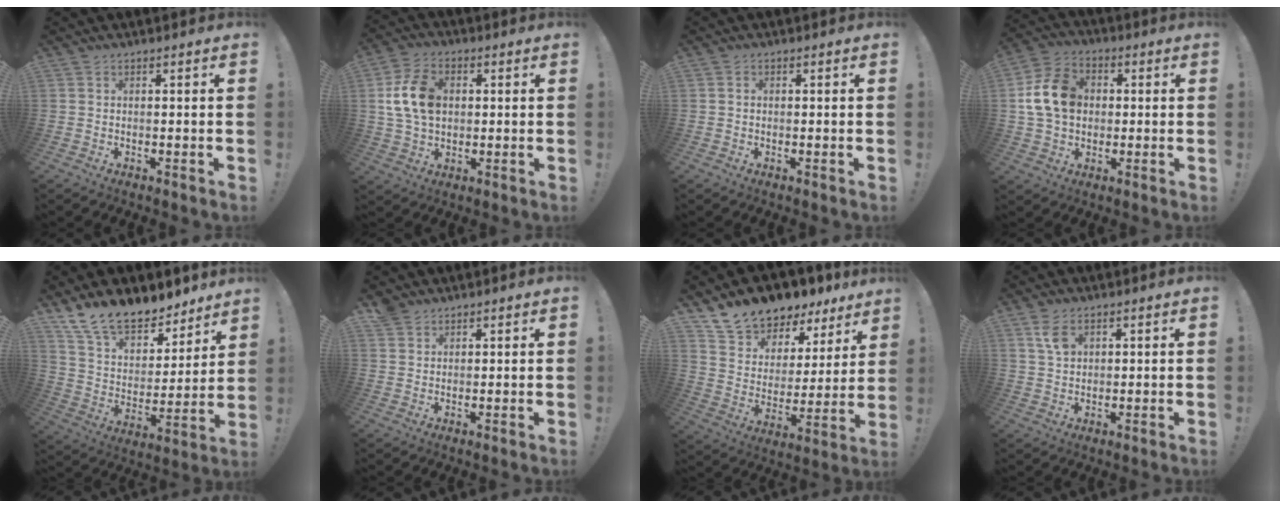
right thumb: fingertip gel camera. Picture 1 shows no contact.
{"total": 13.4, "force": [2.1, 9.5, 9.2], "torque": [-0.166, 0.003, 0.040]}
{"total": 0.7, "force": [-0.3, 0.6, 0.2], "torque": [-0.006, 0.004, -0.004]}
{"total": 14.4, "force": [1.7, 11.3, 8.8], "torque": [-0.155, 0.009, 0.039]}
{"total": 15.0, "force": [12.7, 6.1, 5.2], "torque": [-0.096, -0.098, 0.235]}
{"total": 3.0, "force": [2.5, 1.6, 0.6], "torque": [-0.006, -0.016, 0.046]}
{"total": 11.0, "force": [9.9, 4.4, 1.6], "torque": [-0.043, -0.090, 0.182]}
{"total": 4.9, "force": [2.3, 3.1, 3.0], "torque": [-0.040, -0.009, 0.042]}